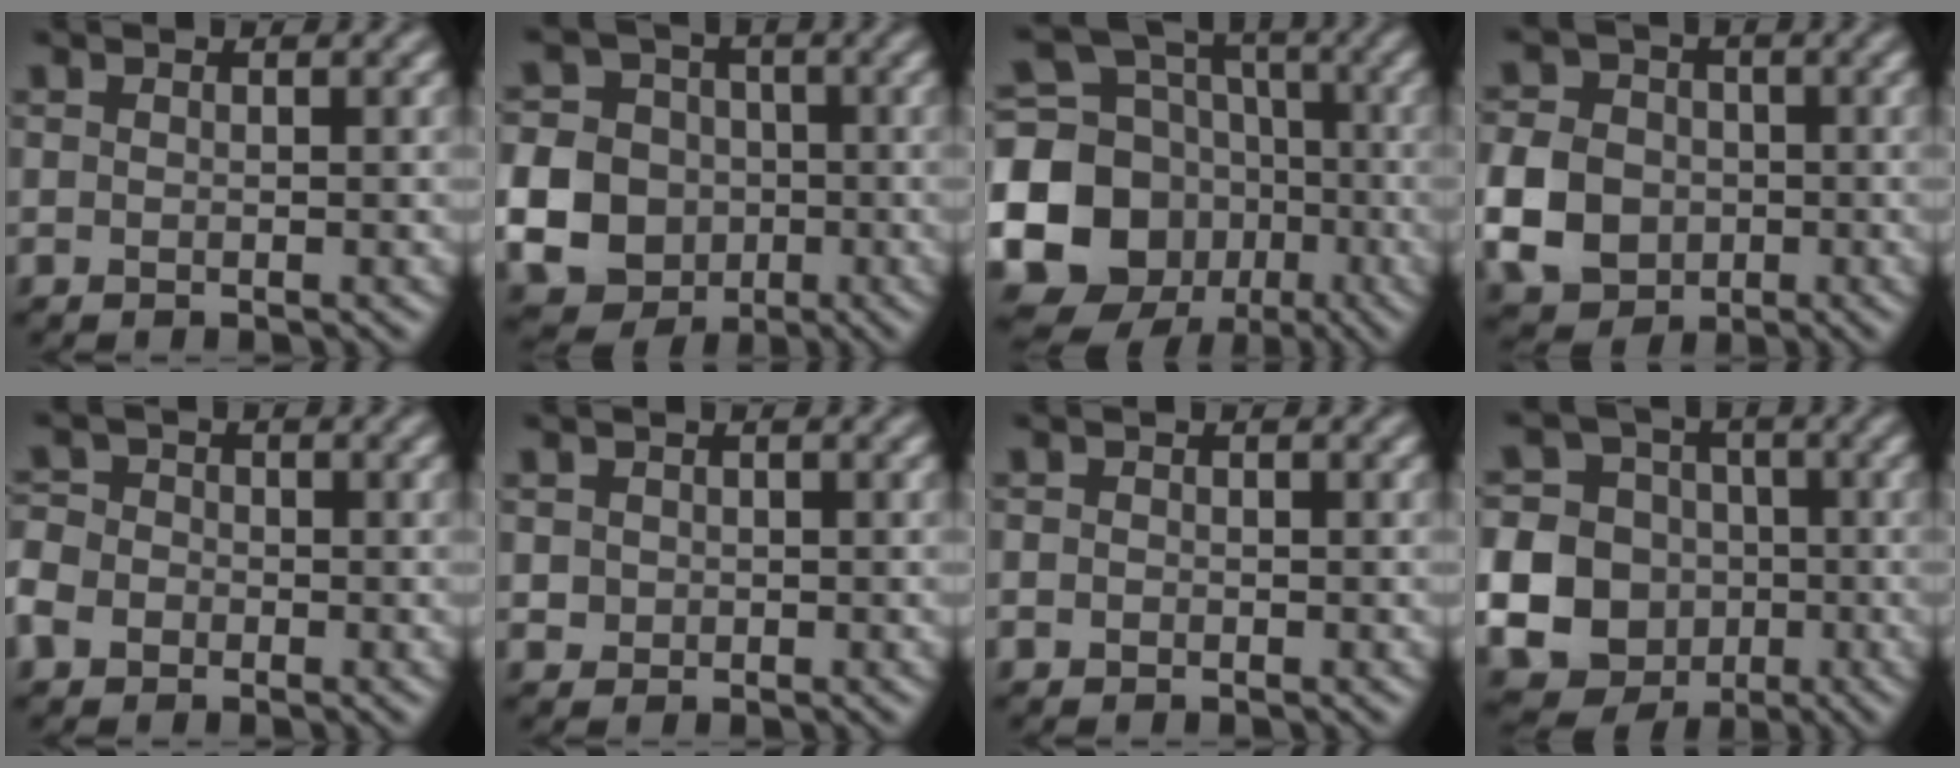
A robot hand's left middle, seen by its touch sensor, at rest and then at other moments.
{"total": 14.0, "force": [-3.3, 13.1, 3.6], "torque": [-0.115, -0.016, -0.082]}
{"total": 16.2, "force": [-3.8, 14.5, 6.1], "torque": [-0.151, -0.019, -0.084]}
{"total": 6.5, "force": [-1.3, 5.6, 2.9], "torque": [-0.071, 0.004, -0.040]}
{"total": 2.9, "force": [-1.4, 2.4, 0.8], "torque": [-0.019, 0.008, -0.041]}
{"total": 1.0, "force": [0.1, 1.0, -0.2], "torque": [0.010, 0.005, -0.001]}
{"total": 0.6, "force": [-0.3, 0.5, -0.1], "torque": [0.005, 0.005, -0.007]}
{"total": 21.2, "force": [-4.9, 20.2, 4.2], "torque": [-0.142, -0.024, -0.114]}